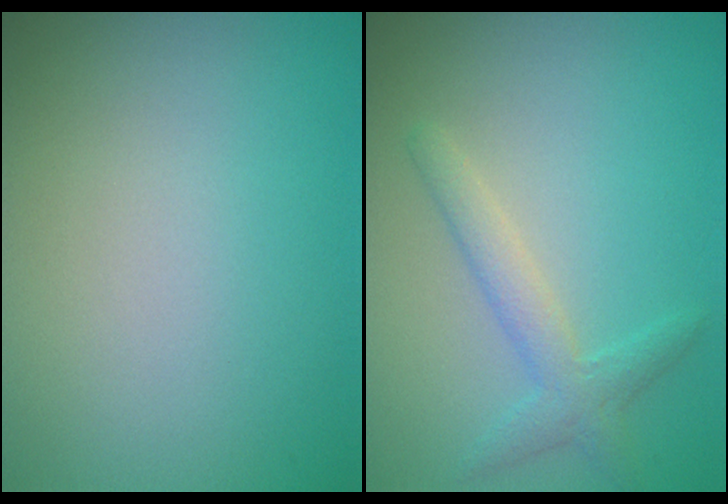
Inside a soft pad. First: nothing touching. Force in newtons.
{"total": 2.4, "press": 2.4, "slide": 0.0}